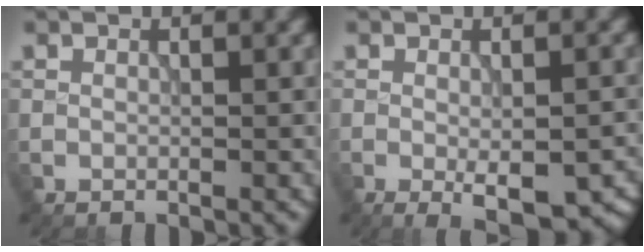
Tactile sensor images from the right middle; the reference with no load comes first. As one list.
[{"total": 6.3, "force": [-2.5, 2.4, 5.3], "torque": [-0.073, -0.022, -0.019]}]